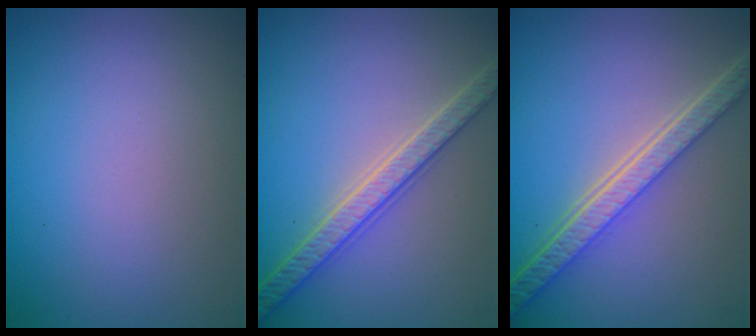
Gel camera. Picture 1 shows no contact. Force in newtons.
{"total": 3.6, "press": 3.6, "slide": 0.8}
{"total": 5.9, "press": 4.3, "slide": 4.0}